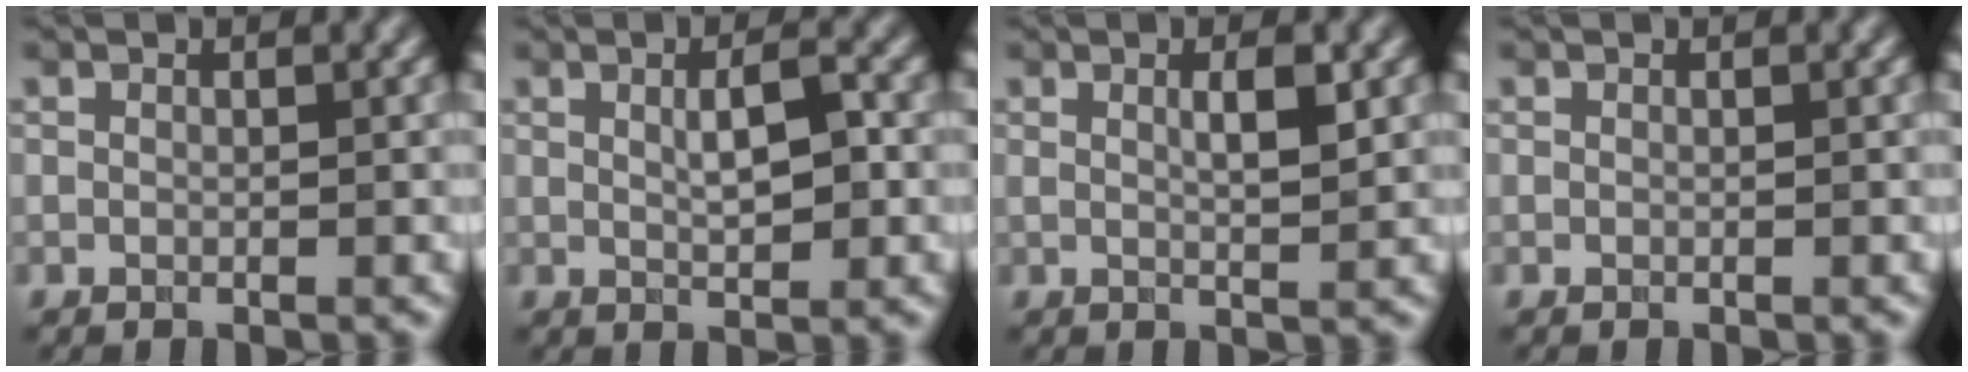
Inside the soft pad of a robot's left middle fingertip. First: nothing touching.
{"total": 2.9, "force": [0.5, 0.6, 2.8], "torque": [-0.050, 0.003, 0.008]}
{"total": 2.4, "force": [0.7, 0.4, 2.3], "torque": [-0.034, 0.002, 0.009]}
{"total": 0.0}